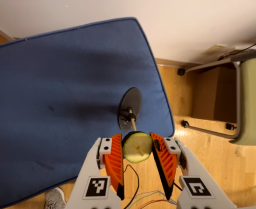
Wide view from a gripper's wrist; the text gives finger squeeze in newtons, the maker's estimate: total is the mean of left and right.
{"total": 10.2, "left": 10.3, "right": 10.0}